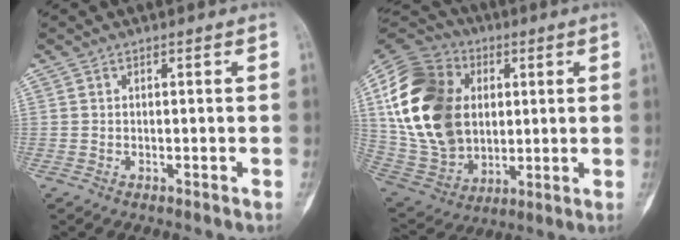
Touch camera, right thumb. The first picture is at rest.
{"total": 25.4, "force": [4.1, 18.7, 16.7], "torque": [-0.321, 0.002, 0.086]}